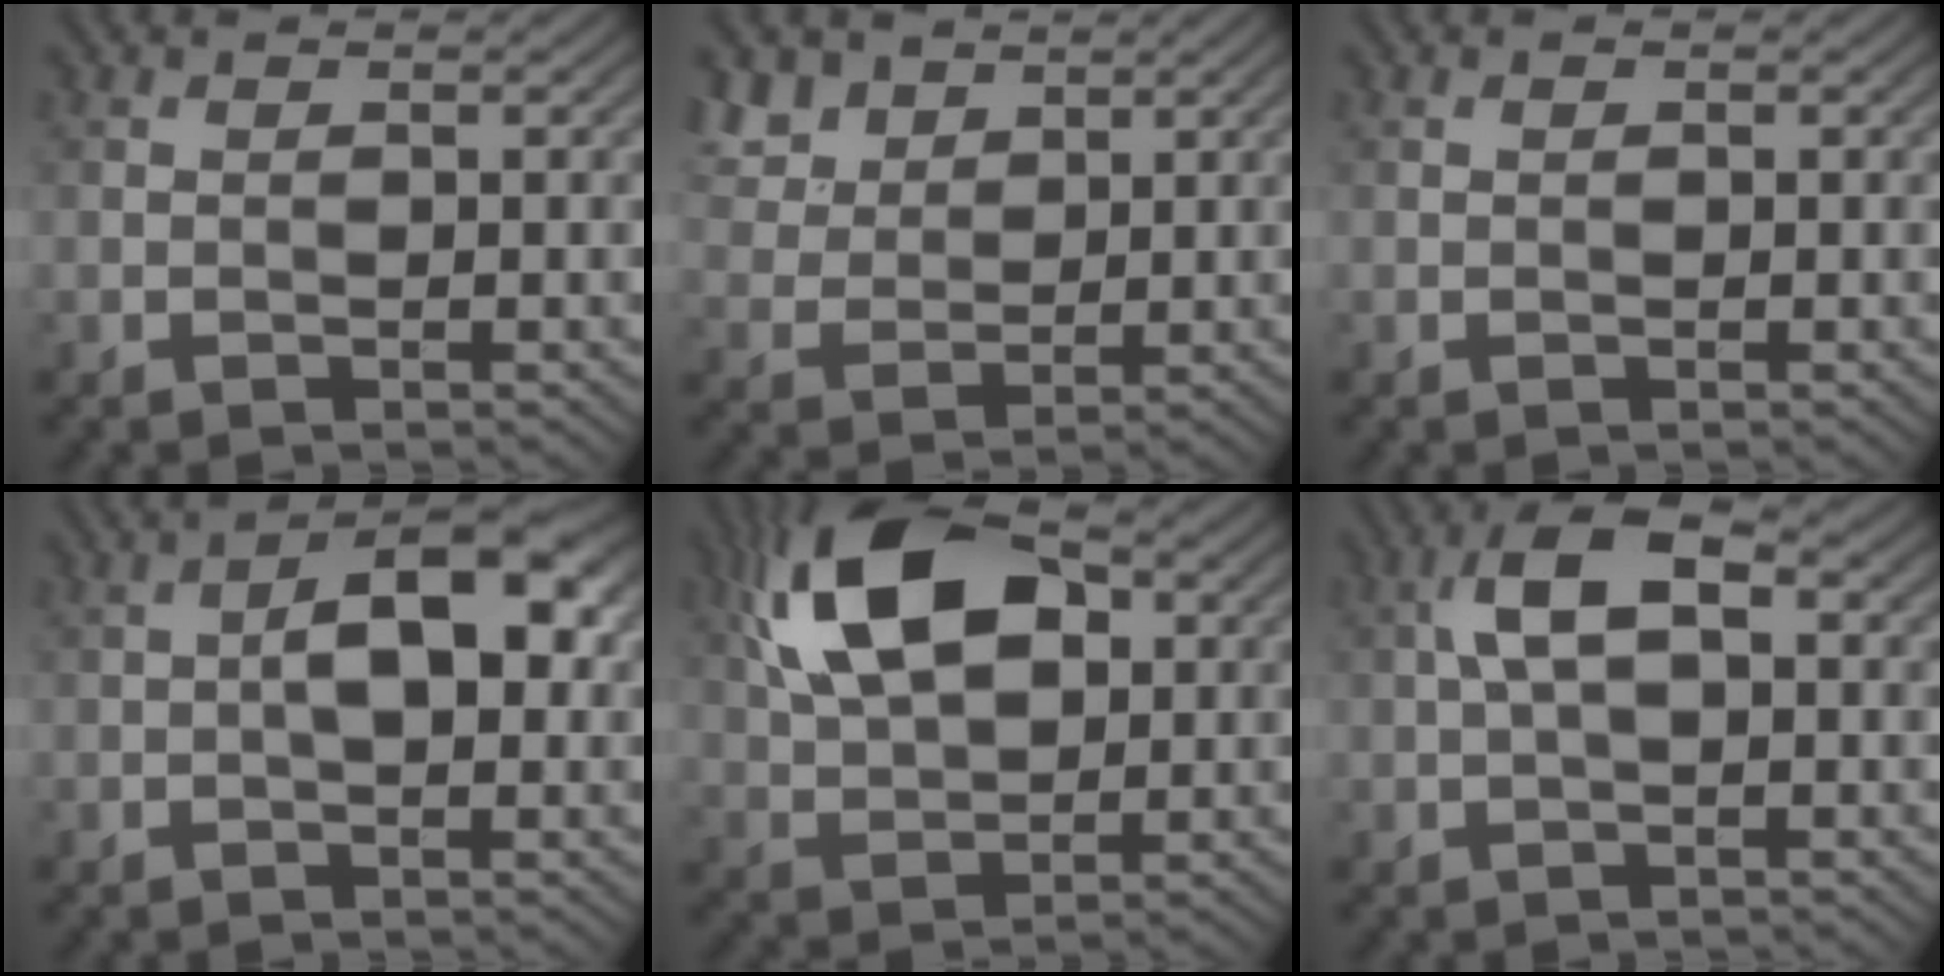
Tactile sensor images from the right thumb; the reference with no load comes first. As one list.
[{"total": 6.1, "force": [4.0, 3.7, 2.7], "torque": [-0.092, 0.000, 0.087]}, {"total": 0.0}, {"total": 6.9, "force": [0.2, 3.2, 6.1], "torque": [-0.089, 0.013, -0.007]}, {"total": 12.9, "force": [4.3, 7.1, 9.9], "torque": [-0.203, 0.026, 0.073]}, {"total": 5.6, "force": [0.7, 2.3, 5.1], "torque": [-0.106, 0.020, 0.006]}]